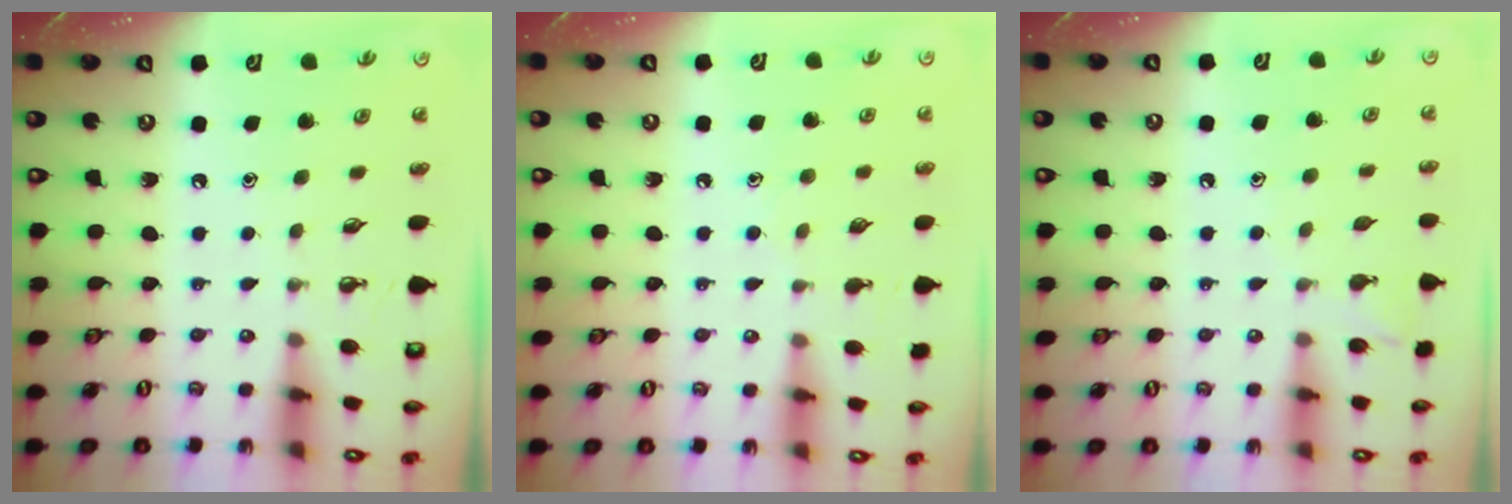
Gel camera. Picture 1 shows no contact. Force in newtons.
{"total": 5.7, "press": 5.6, "slide": 0.7}
{"total": 4.5, "press": 4.5, "slide": 0.5}